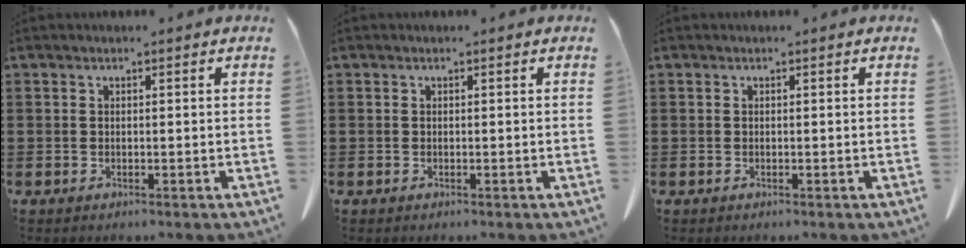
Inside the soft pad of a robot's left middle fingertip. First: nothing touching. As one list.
[{"total": 0.0}, {"total": 0.0}]